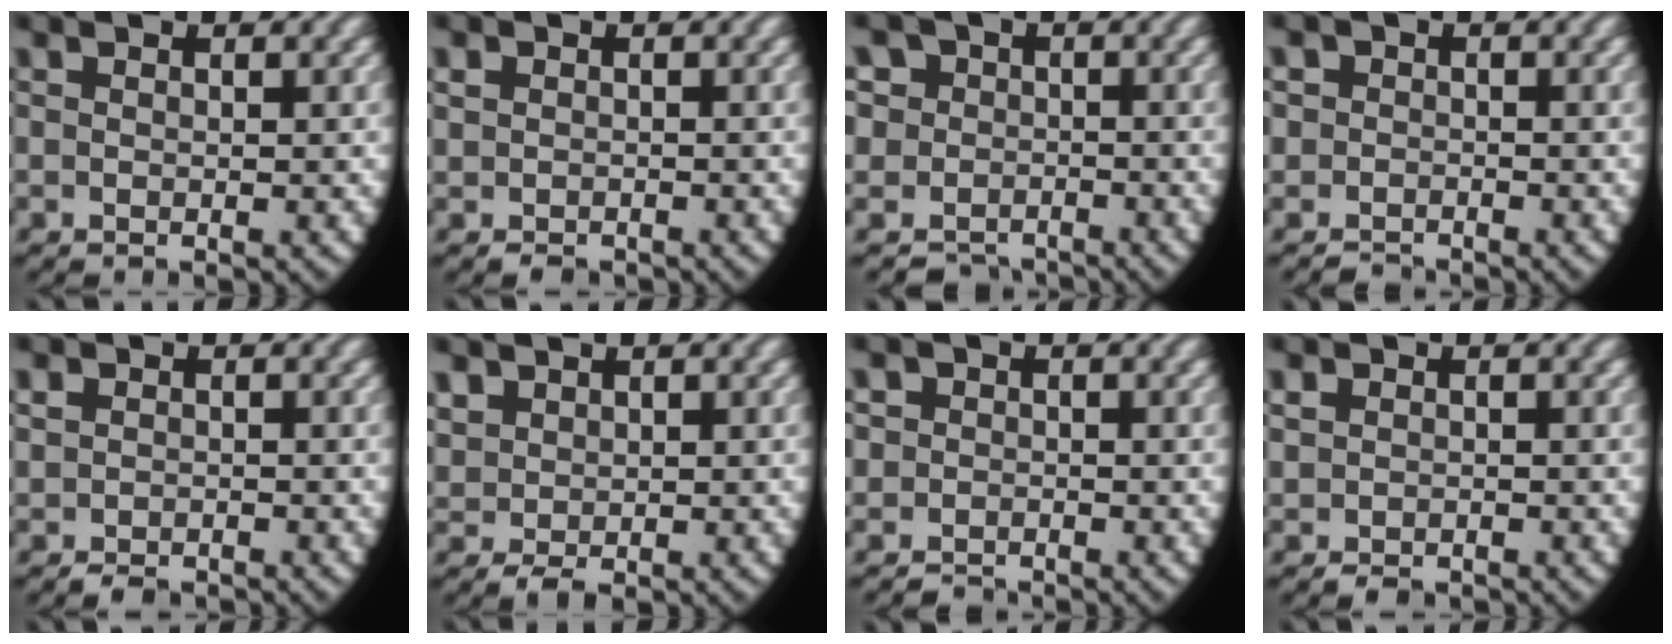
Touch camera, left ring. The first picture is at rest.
{"total": 1.7, "force": [-0.6, 1.6, 0.4], "torque": [-0.024, -0.013, -0.001]}
{"total": 9.6, "force": [-2.8, 8.7, 3.1], "torque": [-0.080, -0.024, -0.053]}
{"total": 2.7, "force": [-1.6, 2.2, 0.0], "torque": [-0.001, -0.007, -0.034]}
{"total": 1.7, "force": [-1.0, 1.3, 0.3], "torque": [-0.019, -0.014, -0.010]}
{"total": 2.5, "force": [0.5, 2.1, 1.2], "torque": [-0.041, -0.018, 0.023]}
{"total": 3.0, "force": [-1.5, 2.5, 0.2], "torque": [-0.006, -0.007, -0.032]}
{"total": 1.5, "force": [-0.7, 1.3, 0.4], "torque": [-0.021, -0.014, -0.003]}